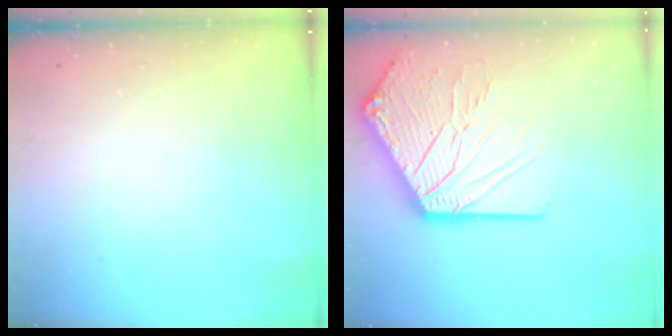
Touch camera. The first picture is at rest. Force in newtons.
{"total": 23.5, "press": 23.2, "slide": 3.9}